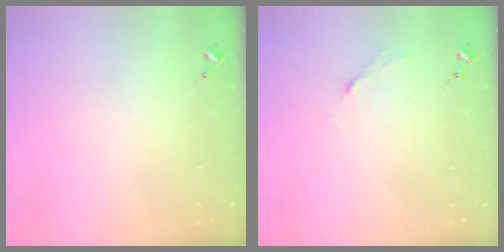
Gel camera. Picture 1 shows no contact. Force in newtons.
{"total": 2.7, "press": 2.7, "slide": 0.4}